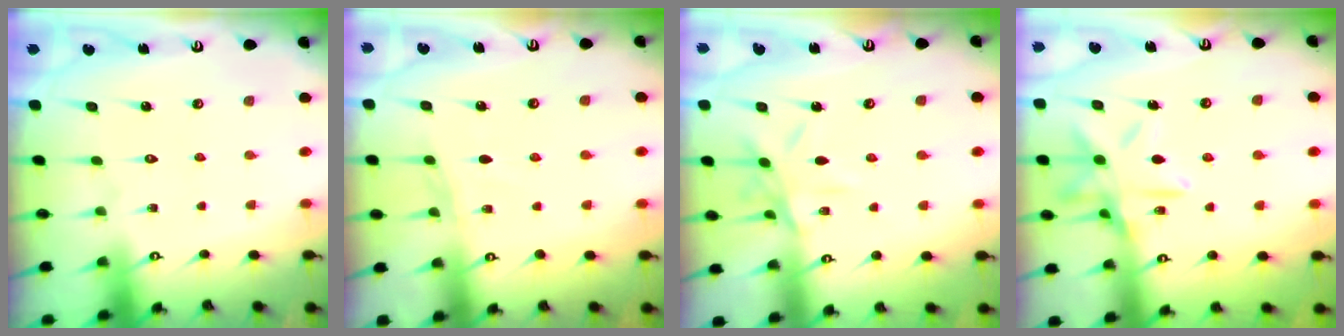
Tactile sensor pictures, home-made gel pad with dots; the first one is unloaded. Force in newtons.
{"total": 4.5, "press": 4.5, "slide": 0.6}
{"total": 9.0, "press": 9.0, "slide": 0.6}
{"total": 12.1, "press": 12.0, "slide": 0.9}